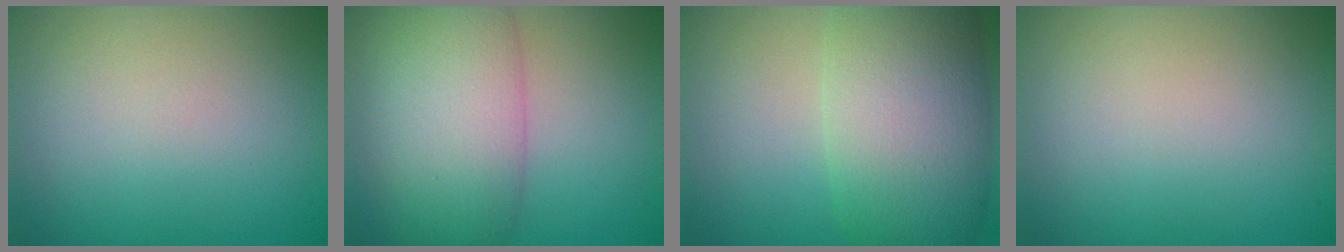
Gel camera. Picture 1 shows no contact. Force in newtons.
{"total": 8.8, "press": 8.8, "slide": 0.3}
{"total": 10.7, "press": 10.7, "slide": 0.7}
{"total": 0.0}